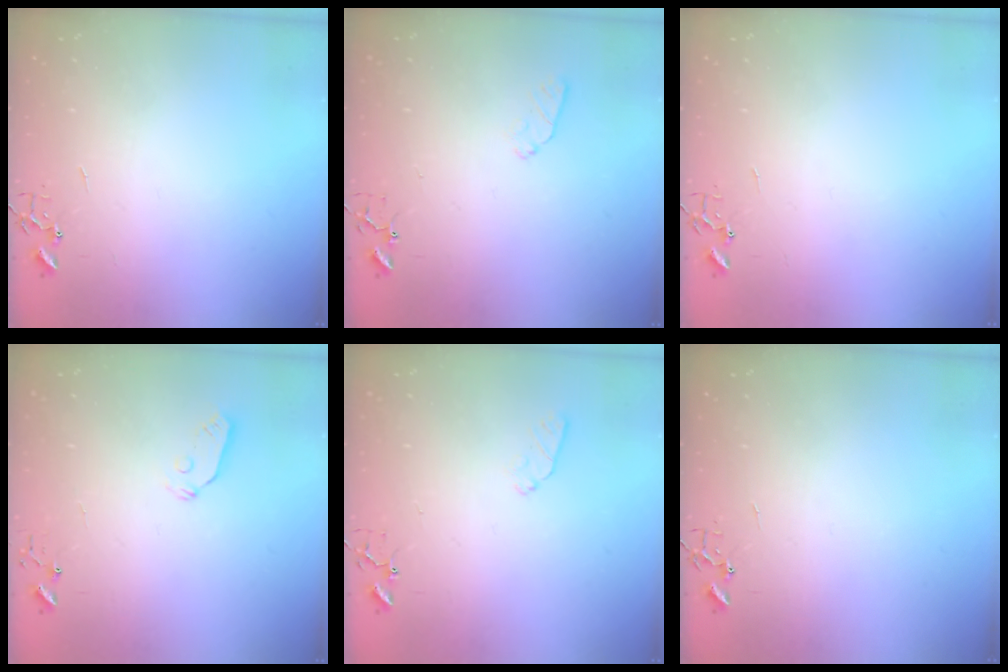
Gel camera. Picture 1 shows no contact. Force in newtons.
{"total": 5.3, "press": 5.2, "slide": 0.7}
{"total": 0.0}
{"total": 5.3, "press": 5.2, "slide": 0.3}
{"total": 5.3, "press": 5.2, "slide": 0.7}
{"total": 0.0}